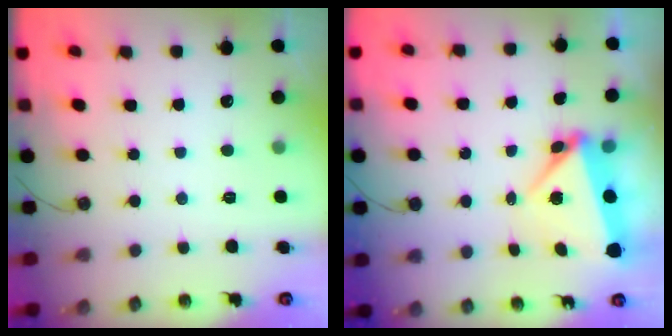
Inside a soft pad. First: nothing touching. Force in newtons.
{"total": 6.3, "press": 5.5, "slide": 3.0}